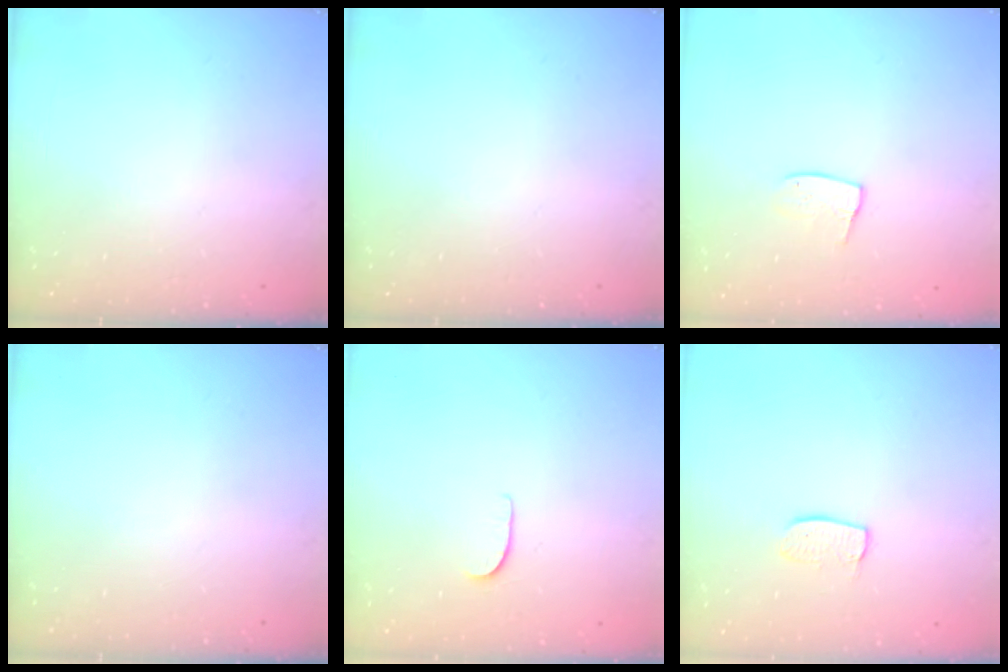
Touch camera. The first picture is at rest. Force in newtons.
{"total": 0.0}
{"total": 7.5, "press": 7.5, "slide": 0.4}
{"total": 0.0}
{"total": 4.2, "press": 4.2, "slide": 0.4}
{"total": 7.1, "press": 7.1, "slide": 0.3}